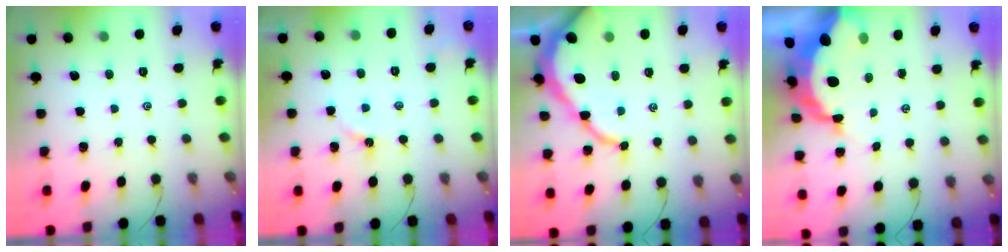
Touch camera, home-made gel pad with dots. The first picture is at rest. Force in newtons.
{"total": 2.1, "press": 2.1, "slide": 0.3}
{"total": 11.5, "press": 11.5, "slide": 1.1}
{"total": 12.6, "press": 12.5, "slide": 1.4}